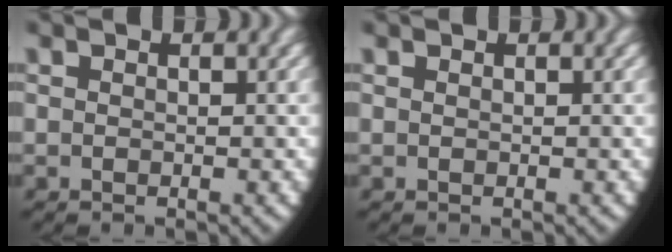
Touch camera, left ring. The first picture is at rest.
{"total": 0.0}